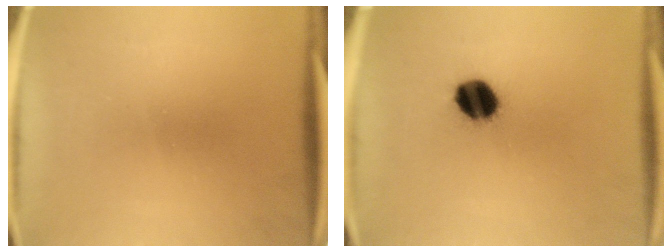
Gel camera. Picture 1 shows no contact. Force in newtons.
{"total": 9.4}